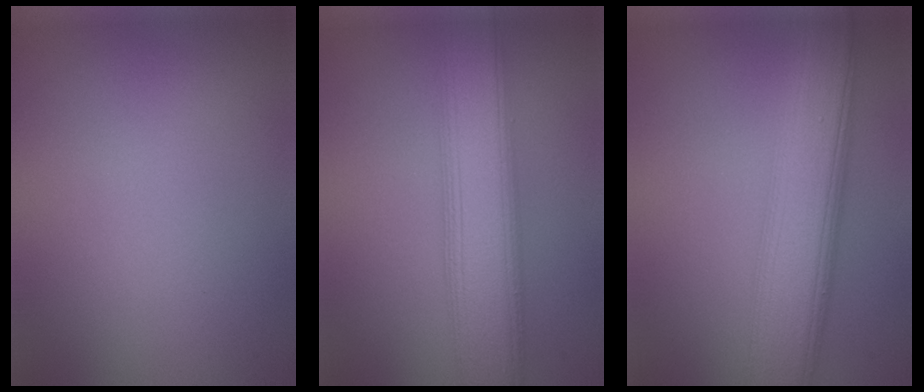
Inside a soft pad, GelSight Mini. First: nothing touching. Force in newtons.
{"total": 7.7, "press": 7.7, "slide": 0.3}
{"total": 7.7, "press": 7.7, "slide": 0.2}